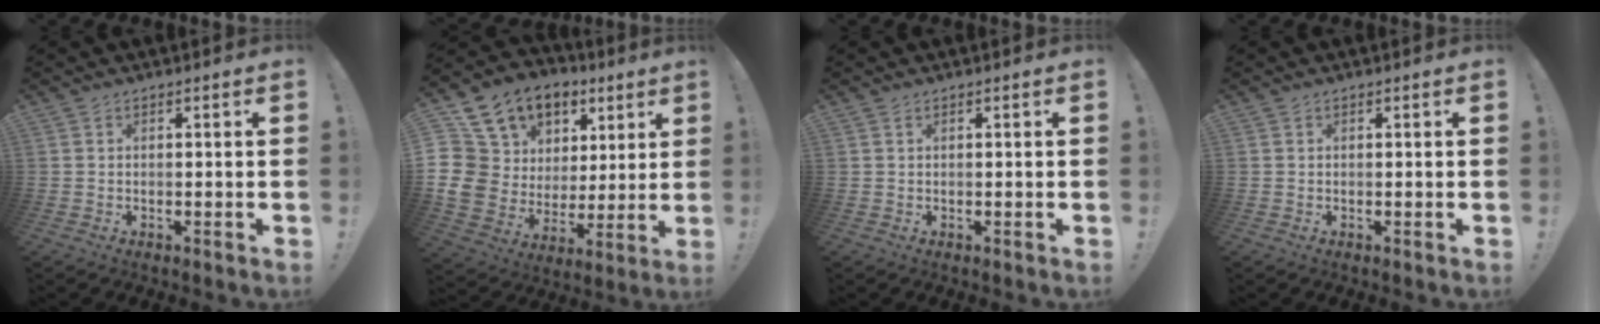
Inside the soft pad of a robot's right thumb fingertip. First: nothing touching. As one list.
[{"total": 14.7, "force": [6.1, 12.5, 4.7], "torque": [-0.093, -0.046, 0.148]}, {"total": 0.0}, {"total": 0.0}]